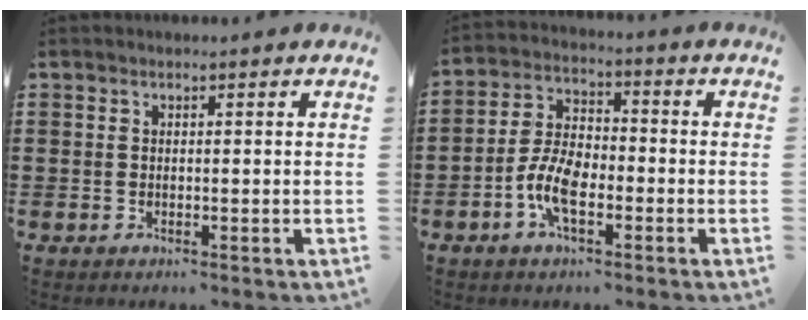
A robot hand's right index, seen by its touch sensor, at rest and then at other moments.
{"total": 7.3, "force": [-2.8, 3.3, 5.9], "torque": [-0.151, -0.006, -0.060]}